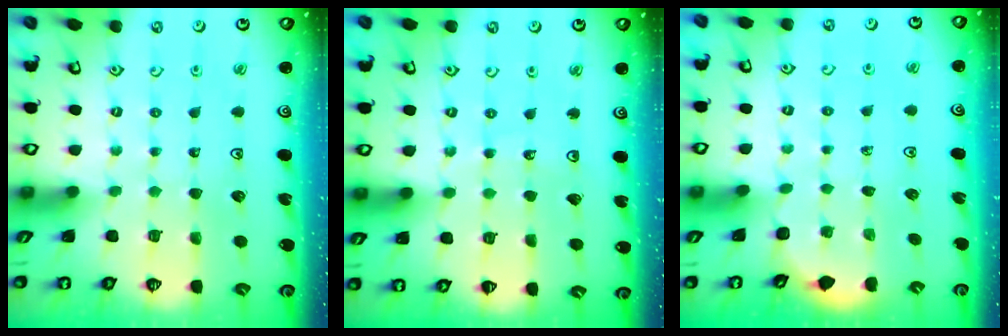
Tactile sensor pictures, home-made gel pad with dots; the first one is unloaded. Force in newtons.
{"total": 2.7, "press": 2.7, "slide": 0.3}
{"total": 2.1, "press": 1.8, "slide": 1.1}